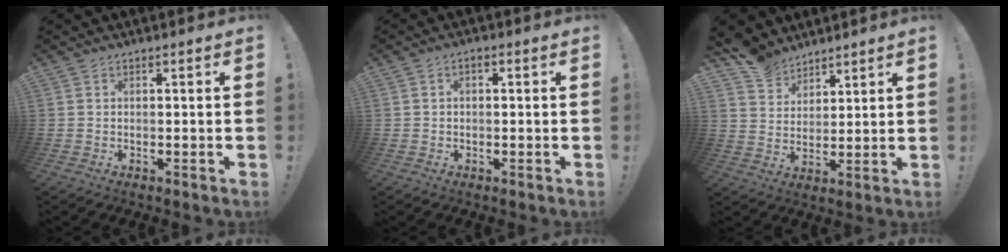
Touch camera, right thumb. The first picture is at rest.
{"total": 1.2, "force": [-0.7, 0.7, 0.7], "torque": [-0.016, 0.007, -0.012]}
{"total": 9.3, "force": [7.5, 5.3, 1.7], "torque": [-0.031, -0.056, 0.148]}